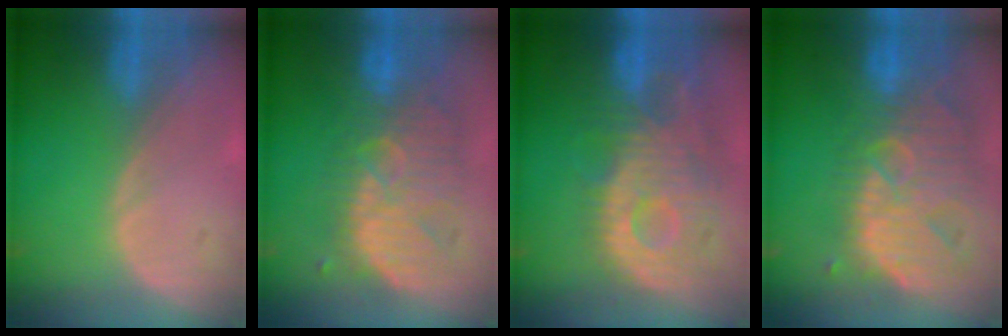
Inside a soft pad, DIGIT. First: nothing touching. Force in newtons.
{"total": 9.9, "press": 9.7, "slide": 2.0}
{"total": 11.9, "press": 10.7, "slide": 5.3}
{"total": 13.2, "press": 11.4, "slide": 6.6}